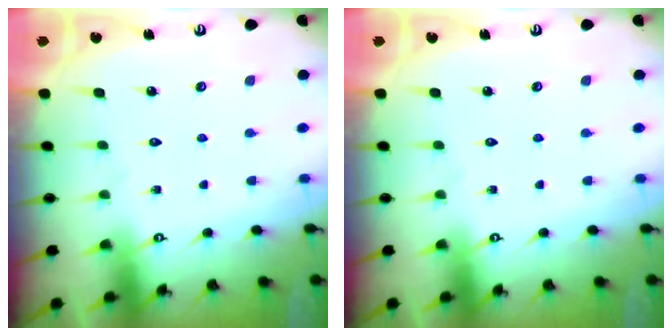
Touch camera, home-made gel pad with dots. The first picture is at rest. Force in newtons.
{"total": 0.0}